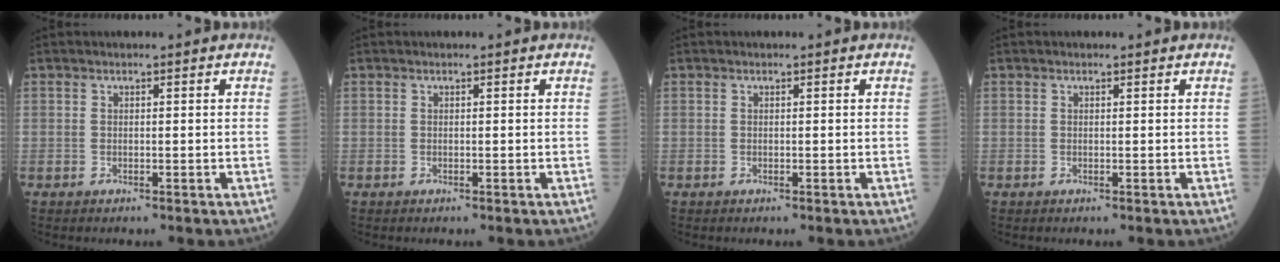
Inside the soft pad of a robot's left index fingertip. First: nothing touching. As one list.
[{"total": 0.0}, {"total": 0.0}, {"total": 0.0}]